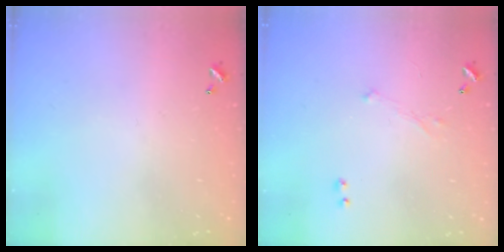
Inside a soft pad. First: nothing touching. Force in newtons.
{"total": 0.7, "press": 0.3, "slide": 0.6}